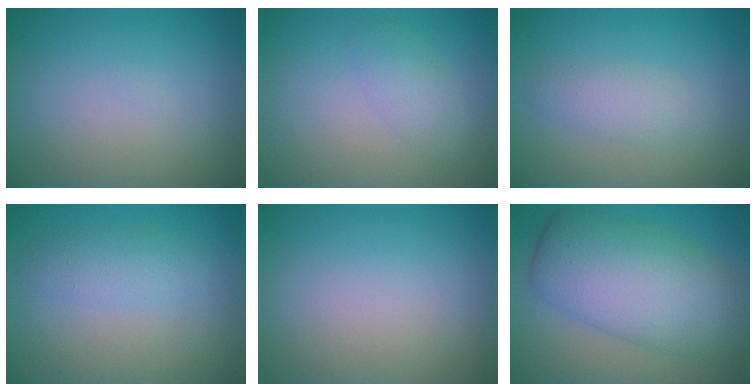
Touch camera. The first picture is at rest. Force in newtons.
{"total": 2.1, "press": 2.1, "slide": 0.1}
{"total": 2.4, "press": 2.4, "slide": 0.1}
{"total": 2.2, "press": 2.2, "slide": 0.1}
{"total": 0.0}
{"total": 9.4, "press": 9.4, "slide": 0.1}